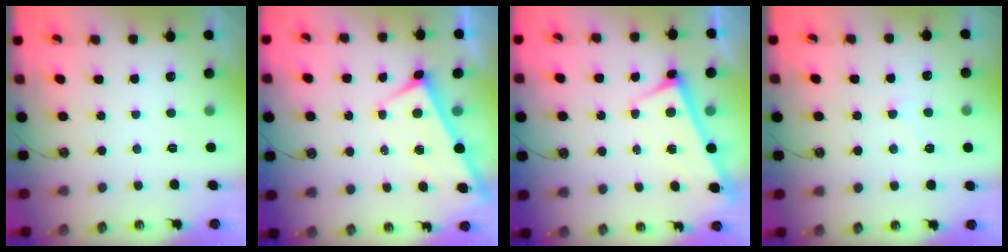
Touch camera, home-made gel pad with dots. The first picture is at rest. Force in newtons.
{"total": 1.3, "press": 1.3, "slide": 0.5}
{"total": 2.8, "press": 2.8, "slide": 0.4}
{"total": 2.7, "press": 2.7, "slide": 0.4}